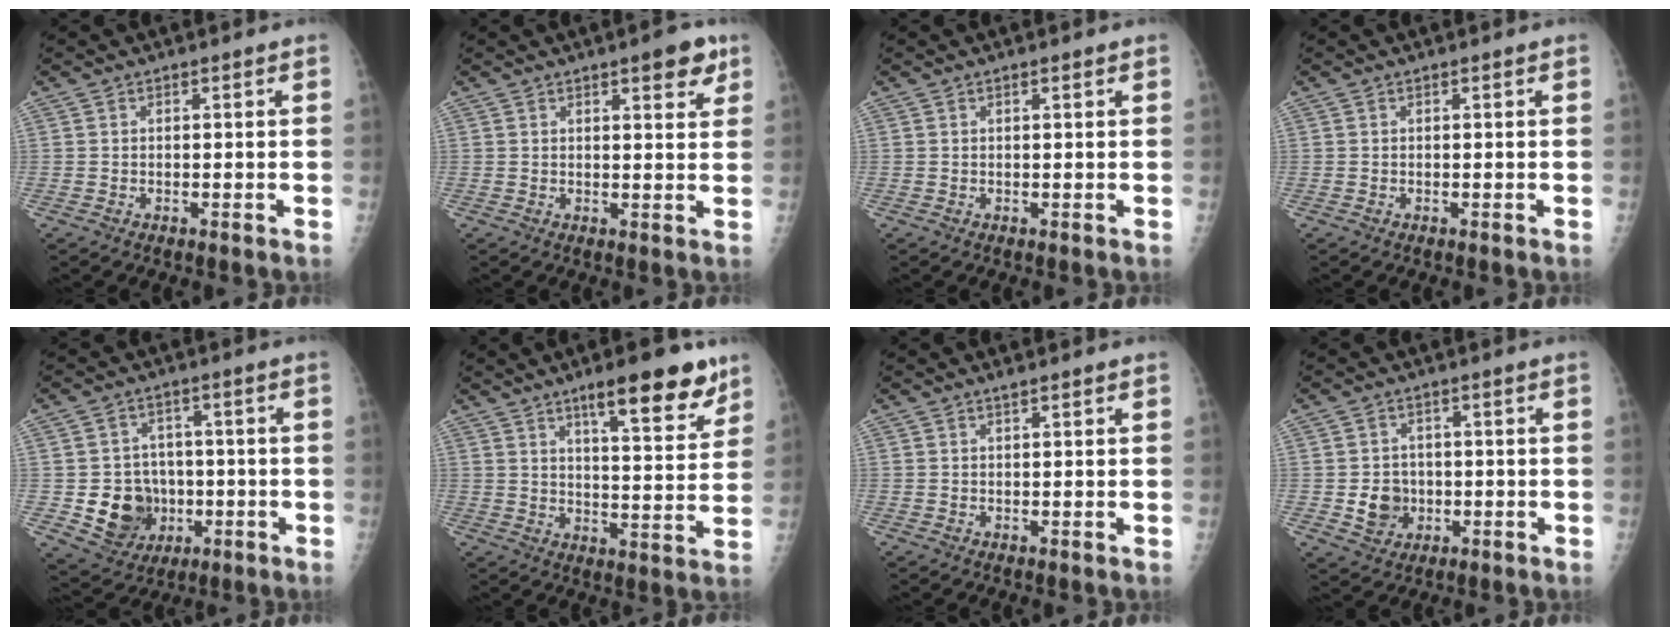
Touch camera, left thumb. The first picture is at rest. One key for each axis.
{"total": 5.4, "fx": 3.2, "fy": 1.8, "fz": 4.0, "tx": -0.034, "ty": -0.013, "tz": 0.036}
{"total": 0.6, "fx": 0.4, "fy": 0.1, "fz": 0.5, "tx": -0.007, "ty": 0.000, "tz": 0.006}
{"total": 0.0}
{"total": 10.5, "fx": -1.9, "fy": 9.2, "fz": 4.5, "tx": -0.035, "ty": 0.006, "tz": -0.018}
{"total": 14.0, "fx": 9.1, "fy": 3.6, "fz": 10.0, "tx": -0.111, "ty": -0.050, "tz": 0.134}
{"total": 0.9, "fx": 0.7, "fy": 0.1, "fz": 0.6, "tx": -0.009, "ty": -0.001, "tz": 0.013}
{"total": 5.3, "fx": -0.7, "fy": 4.8, "fz": 2.3, "tx": -0.014, "ty": 0.006, "tz": -0.005}